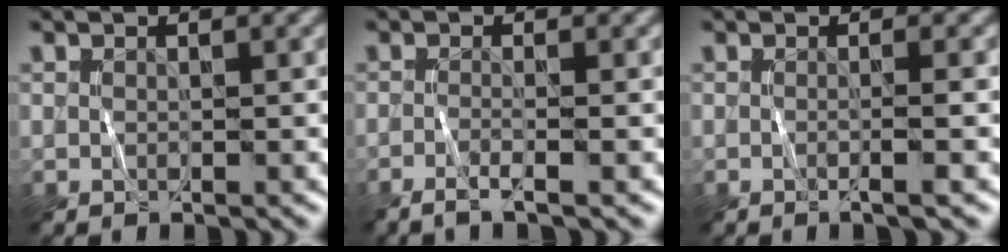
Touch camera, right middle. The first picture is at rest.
{"total": 1.9, "force": [-1.1, 0.3, 1.5], "torque": [-0.020, 0.005, -0.032]}
{"total": 1.8, "force": [-0.3, 0.4, 1.7], "torque": [-0.021, -0.002, -0.013]}